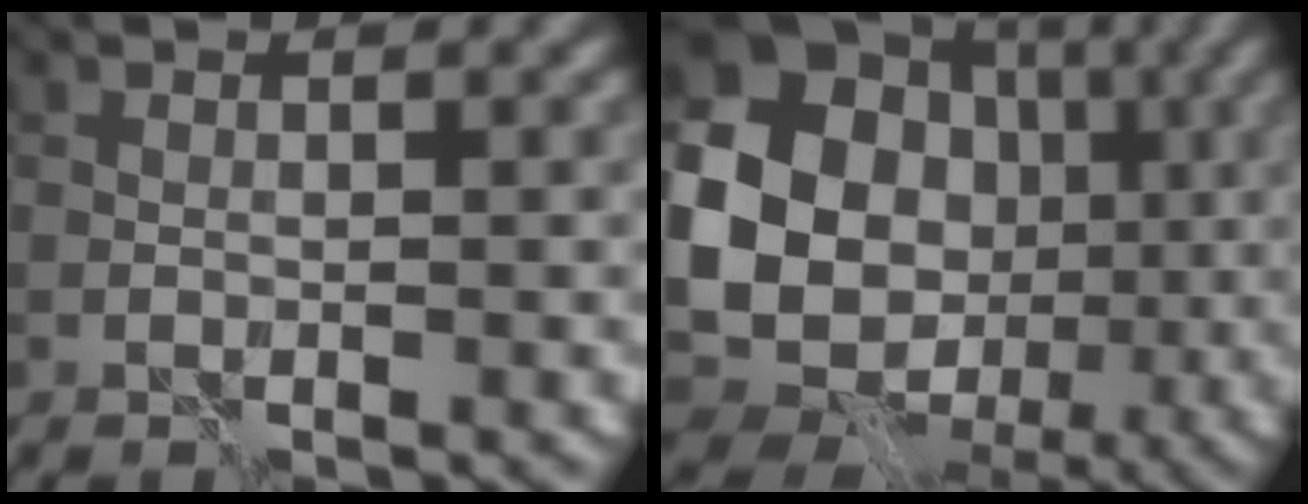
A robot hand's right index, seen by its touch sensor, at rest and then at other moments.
{"total": 18.8, "force": [0.3, 16.5, 8.9], "torque": [-0.169, 0.000, -0.015]}